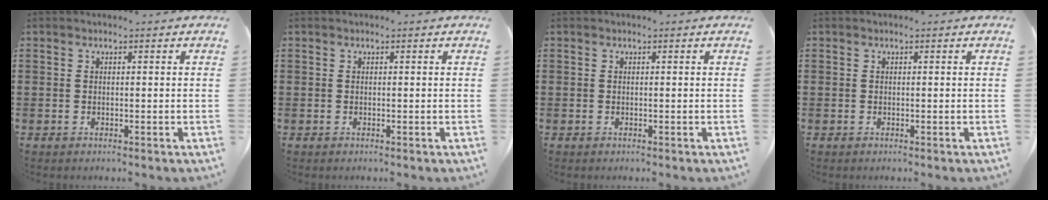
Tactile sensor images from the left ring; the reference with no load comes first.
{"total": 0.0}
{"total": 0.0}
{"total": 0.0}